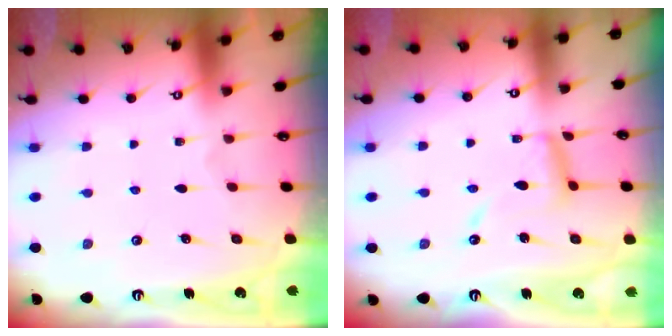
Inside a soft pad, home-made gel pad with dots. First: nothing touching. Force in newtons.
{"total": 11.9, "press": 11.8, "slide": 1.0}